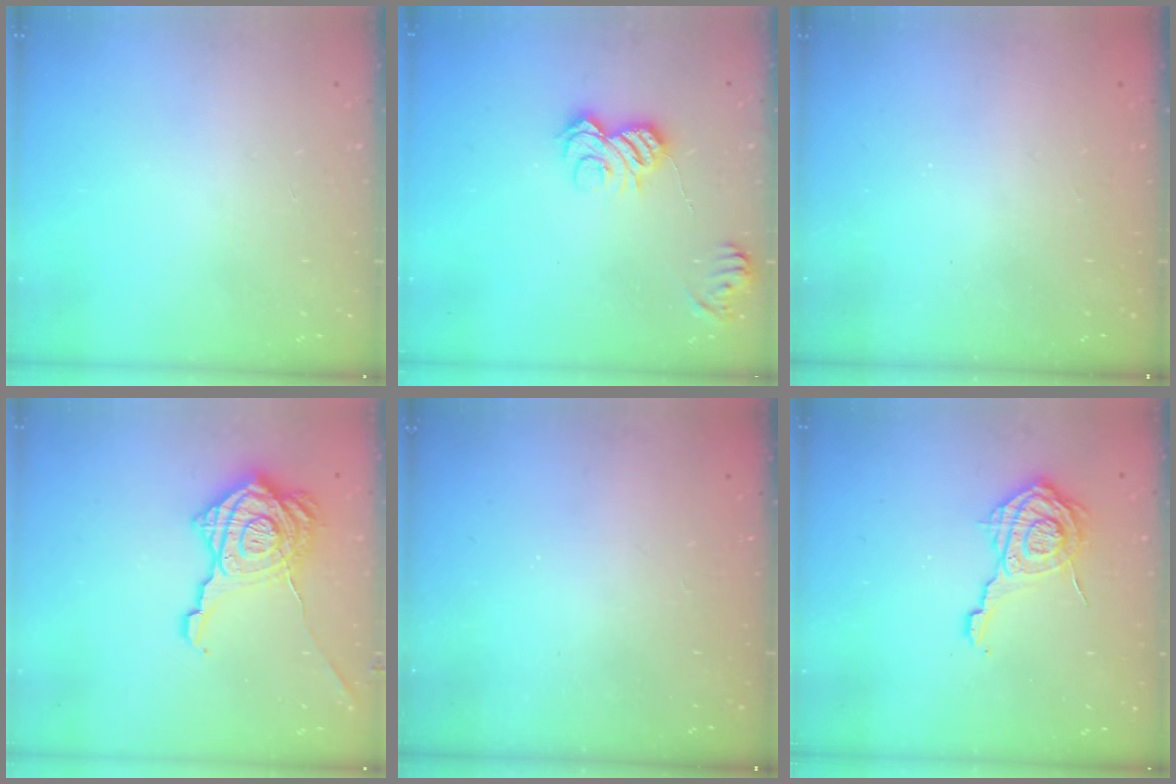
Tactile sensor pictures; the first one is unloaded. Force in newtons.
{"total": 8.6, "press": 8.6, "slide": 0.0}
{"total": 2.2, "press": 2.1, "slide": 0.7}
{"total": 22.9, "press": 22.9, "slide": 1.3}
{"total": 2.3, "press": 2.2, "slide": 0.8}
{"total": 12.8, "press": 12.8, "slide": 0.9}